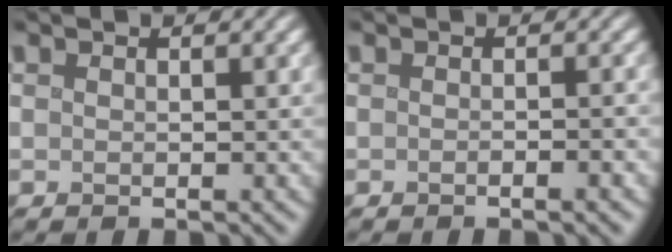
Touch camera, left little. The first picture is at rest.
{"total": 1.7, "force": [-0.4, 0.7, 1.5], "torque": [-0.005, 0.000, -0.015]}